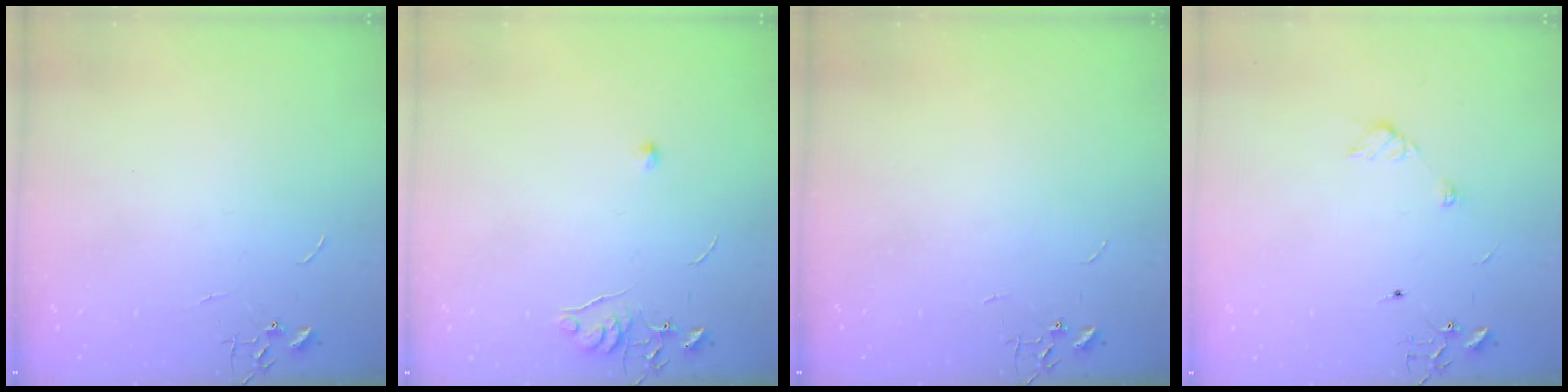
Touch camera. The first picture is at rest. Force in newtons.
{"total": 5.7, "press": 5.7, "slide": 0.8}
{"total": 0.0}
{"total": 6.2, "press": 6.1, "slide": 0.8}